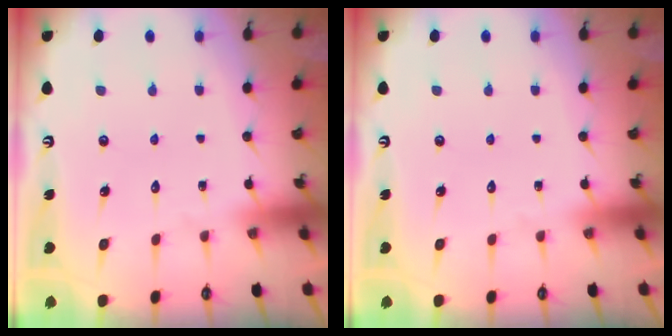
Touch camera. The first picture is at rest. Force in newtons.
{"total": 0.0}